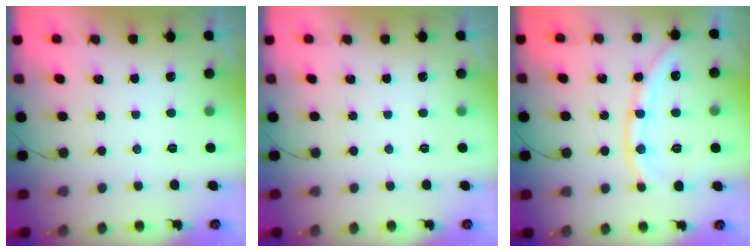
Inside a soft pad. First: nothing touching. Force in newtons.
{"total": 0.0}
{"total": 10.4, "press": 10.3, "slide": 1.4}